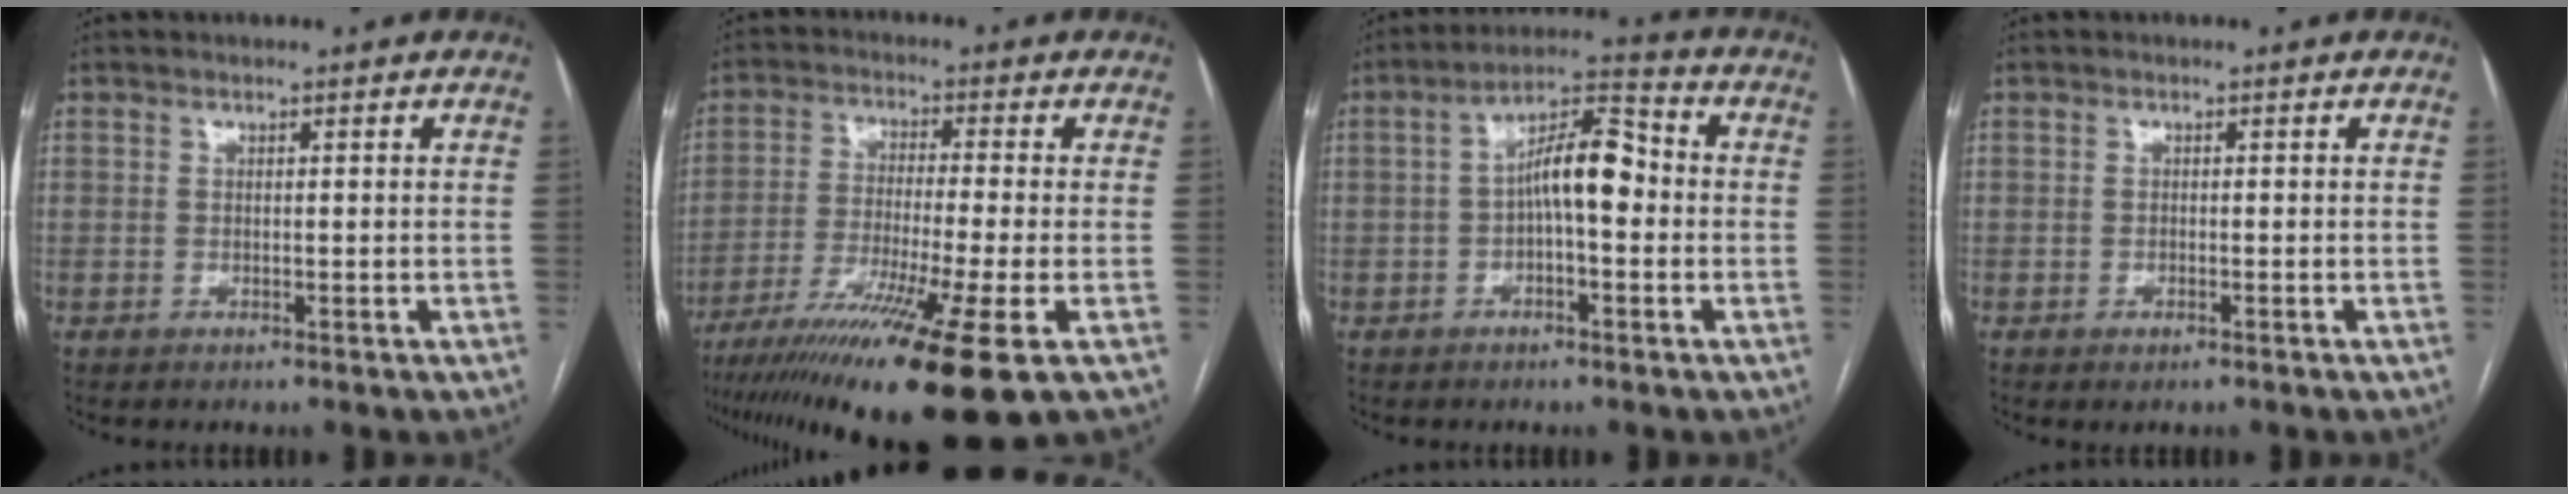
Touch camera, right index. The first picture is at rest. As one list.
[{"total": 17.3, "force": [-10.9, -1.0, 13.4], "torque": [-0.219, -0.047, -0.182]}, {"total": 8.7, "force": [-0.5, 2.7, 8.3], "torque": [-0.144, 0.034, -0.010]}, {"total": 0.8, "force": [-0.5, 0.3, 0.5], "torque": [-0.008, -0.001, -0.003]}]